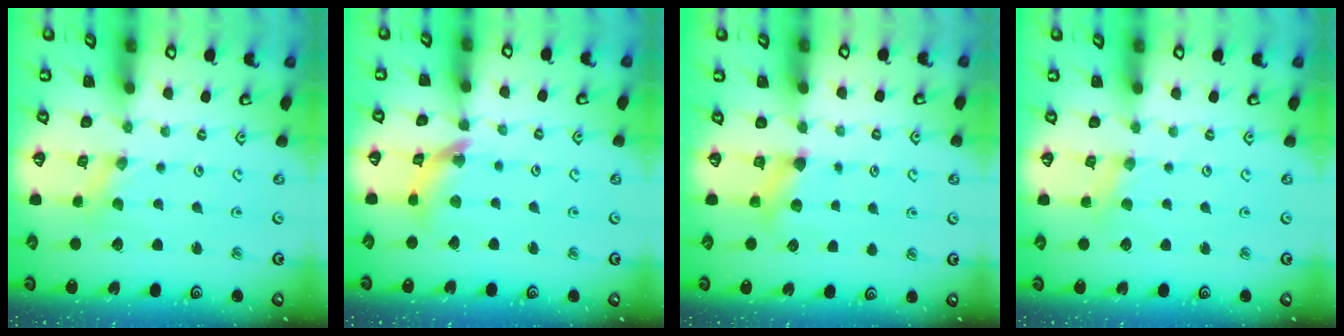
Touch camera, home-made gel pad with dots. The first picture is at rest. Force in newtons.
{"total": 10.1, "press": 10.1, "slide": 1.1}
{"total": 5.6, "press": 5.6, "slide": 0.4}
{"total": 2.0, "press": 1.9, "slide": 0.4}